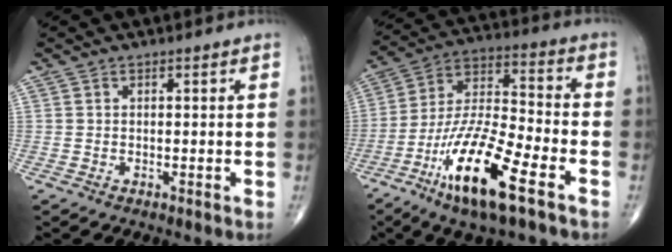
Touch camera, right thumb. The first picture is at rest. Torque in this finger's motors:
{"motor_torque": [3.13, 1.88, 1.36, -1.41, 0.53]}